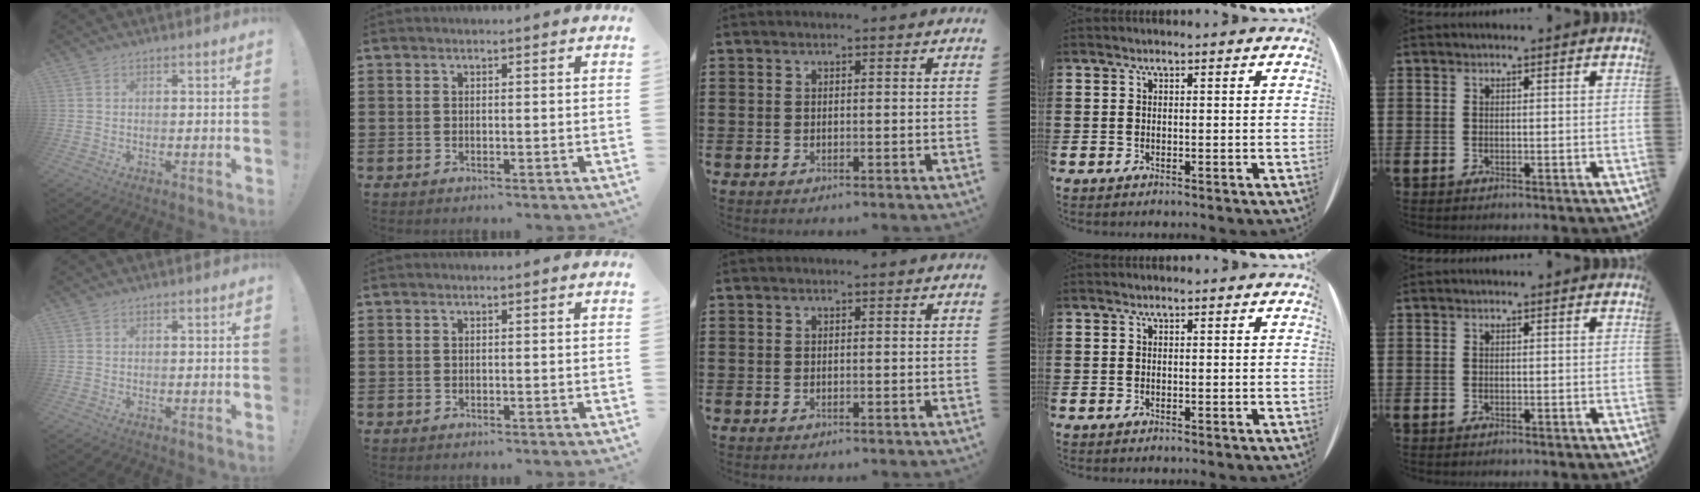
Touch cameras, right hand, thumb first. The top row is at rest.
{}